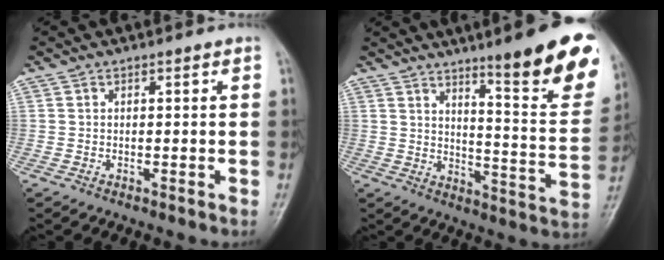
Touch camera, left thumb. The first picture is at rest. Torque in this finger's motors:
{"motor_torque": [1.14, -0.11, 1.50, -1.27, 0.10]}